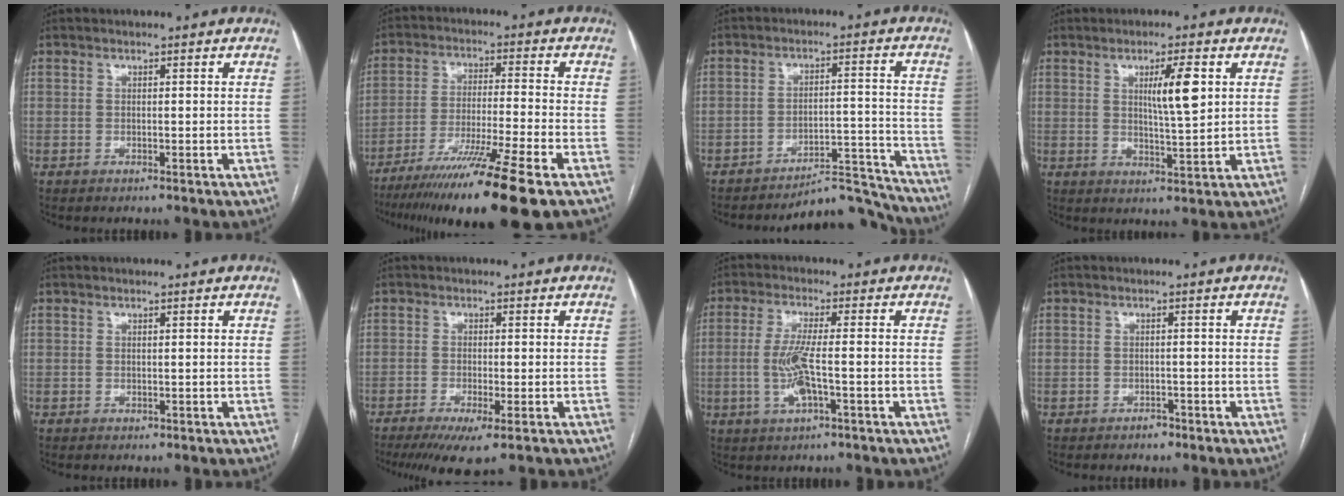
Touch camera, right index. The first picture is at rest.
{"total": 16.7, "force": [-11.5, -1.3, 12.0], "torque": [-0.185, -0.046, -0.193]}
{"total": 10.0, "force": [-9.9, 1.0, -0.1], "torque": [0.024, 0.049, -0.143]}
{"total": 6.3, "force": [1.9, 0.4, 6.0], "torque": [-0.100, -0.001, 0.033]}
{"total": 0.0}
{"total": 6.1, "force": [-3.5, 0.7, 4.9], "torque": [-0.078, -0.016, -0.057]}
{"total": 6.3, "force": [-1.5, 0.6, 6.1], "torque": [-0.131, -0.006, -0.029]}
{"total": 1.3, "force": [-1.0, 0.7, 0.4], "torque": [-0.007, 0.002, -0.014]}